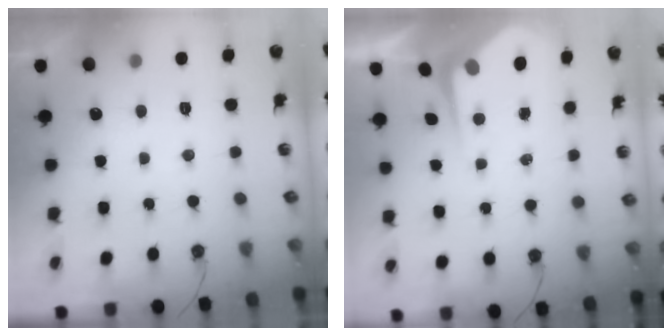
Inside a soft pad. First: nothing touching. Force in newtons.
{"total": 4.9, "press": 4.9, "slide": 0.3}